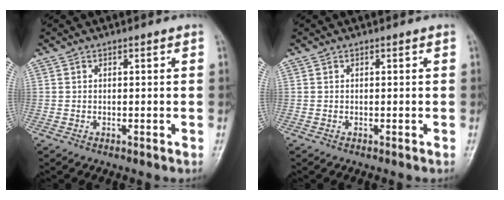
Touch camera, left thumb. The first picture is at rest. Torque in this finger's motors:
{"motor_torque": [0.00, 0.00, 0.00, 0.00, 0.00]}